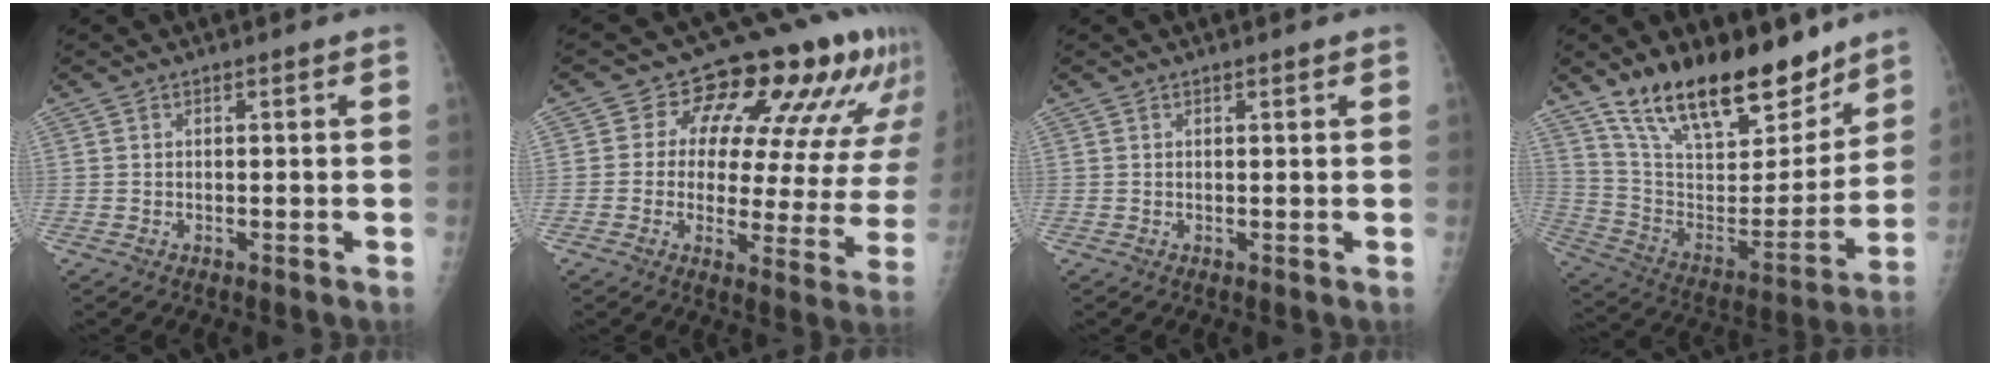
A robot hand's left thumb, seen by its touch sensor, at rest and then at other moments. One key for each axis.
{"total": 18.1, "fx": 10.0, "fy": 9.5, "fz": 11.8, "tx": -0.100, "ty": -0.030, "tz": 0.110}
{"total": 0.5, "fx": 0.4, "fy": 0.1, "fz": 0.3, "tx": -0.006, "ty": -0.002, "tz": 0.007}
{"total": 25.1, "fx": 18.1, "fy": 10.1, "fz": 14.1, "tx": -0.197, "ty": -0.080, "tz": 0.309}